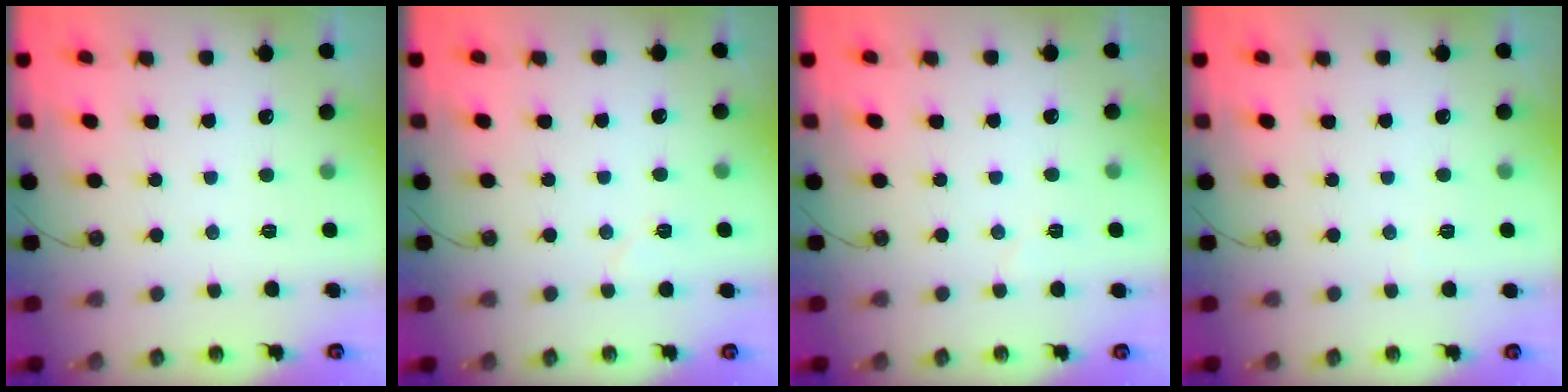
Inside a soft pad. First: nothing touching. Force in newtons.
{"total": 4.5, "press": 4.5, "slide": 0.5}
{"total": 3.0, "press": 2.4, "slide": 1.7}
{"total": 2.8, "press": 2.5, "slide": 1.1}